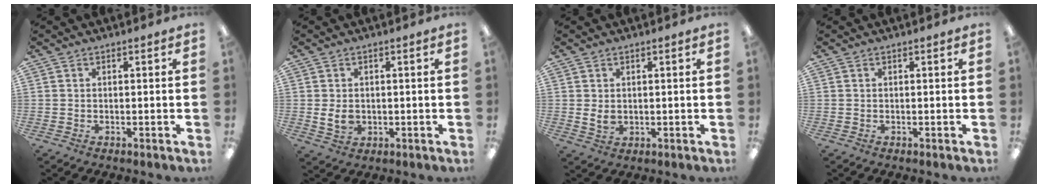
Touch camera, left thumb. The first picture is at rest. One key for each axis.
{"total": 3.7, "fx": 0.2, "fy": 2.8, "fz": 2.4, "tx": -0.044, "ty": -0.003, "tz": 0.003}
{"total": 2.6, "fx": 0.6, "fy": 1.8, "fz": 1.7, "tx": -0.025, "ty": -0.001, "tz": 0.010}
{"total": 0.0}